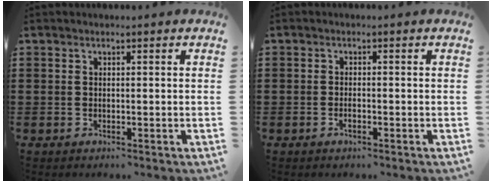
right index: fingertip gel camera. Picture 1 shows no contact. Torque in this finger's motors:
{"motor_torque": [-0.30, 0.25, 0.00, -0.01]}